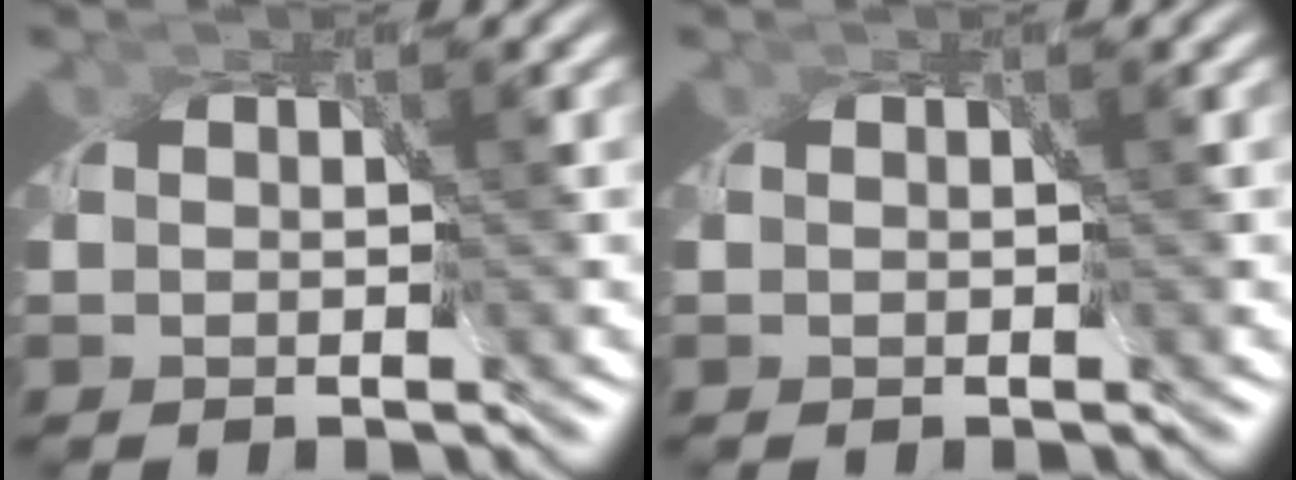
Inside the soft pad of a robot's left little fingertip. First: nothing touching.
{"total": 0.0}